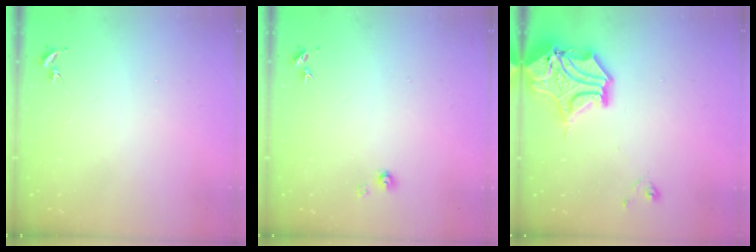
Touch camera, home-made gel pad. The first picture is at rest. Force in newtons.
{"total": 4.3, "press": 4.3, "slide": 0.3}
{"total": 16.5, "press": 16.3, "slide": 2.5}